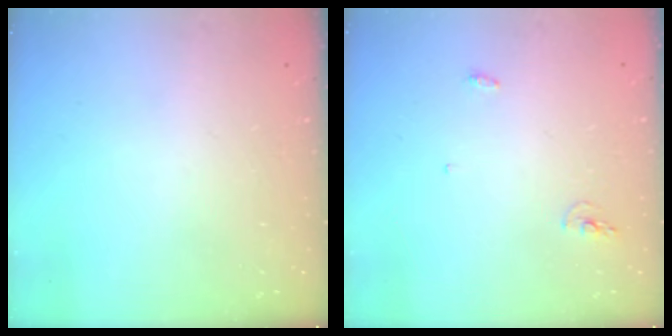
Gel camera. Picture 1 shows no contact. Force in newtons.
{"total": 7.6, "press": 4.3, "slide": 6.2}